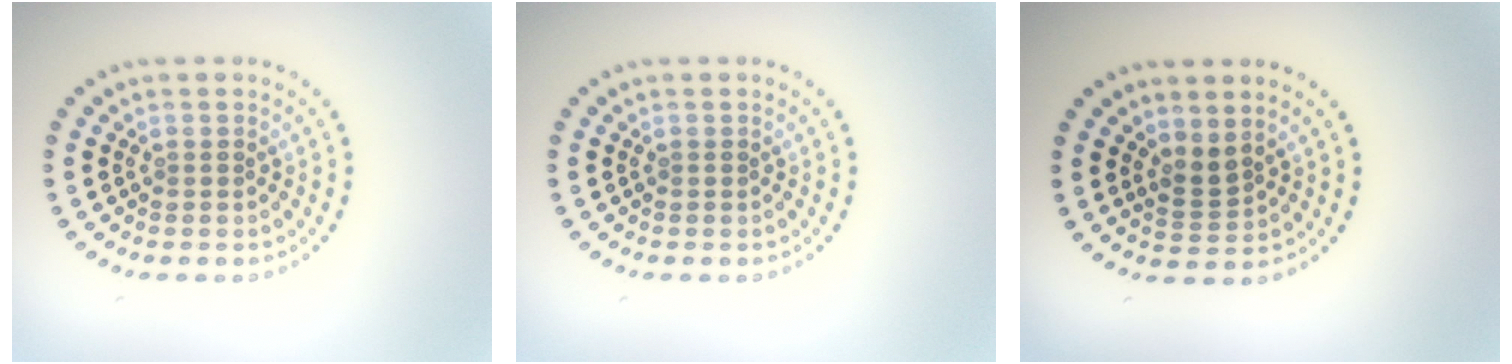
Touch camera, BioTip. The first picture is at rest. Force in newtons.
{"total": 0.0}
{"total": 1.9, "press": 1.3, "slide": 1.4}